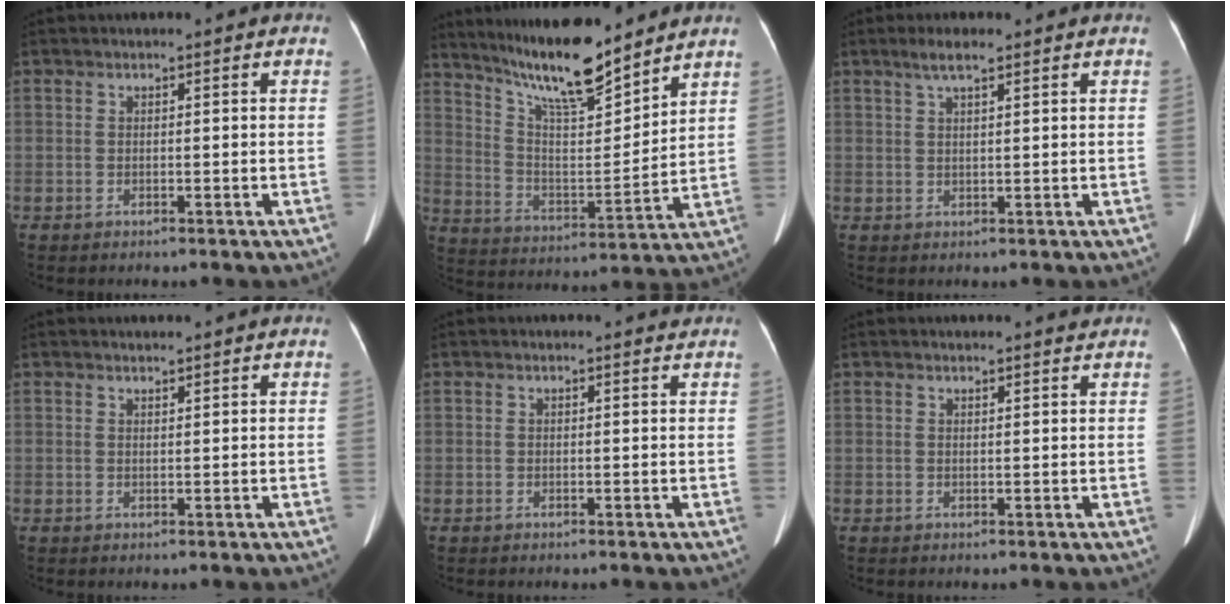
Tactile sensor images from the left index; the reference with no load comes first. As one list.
[{"total": 14.9, "force": [12.6, 1.9, 7.7], "torque": [-0.138, -0.008, 0.229]}, {"total": 3.1, "force": [2.1, 0.4, 2.2], "torque": [-0.047, 0.009, 0.039]}, {"total": 0.9, "force": [0.8, 0.0, 0.3], "torque": [-0.007, 0.003, 0.017]}, {"total": 1.0, "force": [1.0, 0.1, 0.0], "torque": [-0.009, 0.002, 0.008]}, {"total": 2.4, "force": [2.3, 0.2, 0.6], "torque": [-0.011, 0.007, 0.026]}]